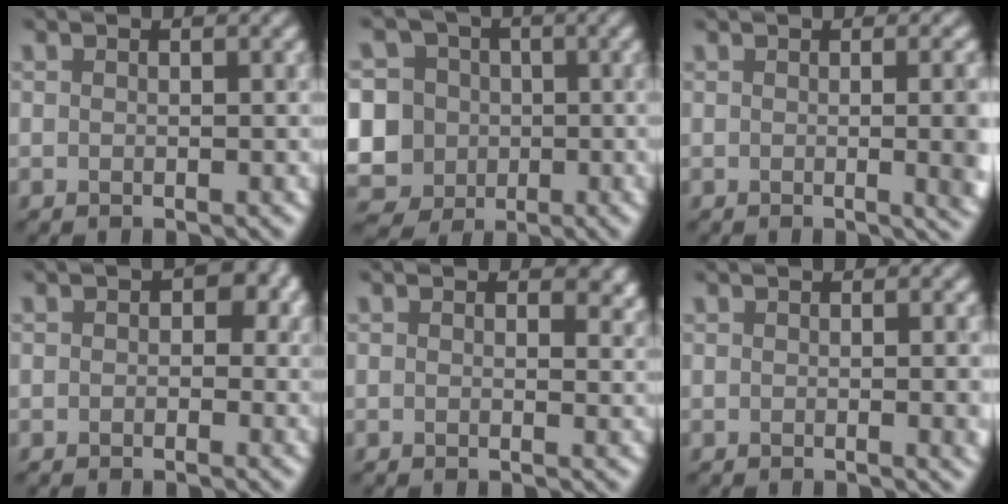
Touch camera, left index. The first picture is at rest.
{"total": 10.9, "force": [-0.6, 10.2, 3.9], "torque": [-0.114, 0.017, -0.040]}
{"total": 6.4, "force": [-0.3, 2.5, 5.9], "torque": [-0.037, -0.003, 0.000]}
{"total": 2.8, "force": [0.5, 2.1, 1.8], "torque": [-0.005, 0.000, 0.001]}
{"total": 2.0, "force": [1.0, 1.3, 1.2], "torque": [-0.013, -0.008, 0.010]}
{"total": 2.8, "force": [0.0, 0.8, 2.7], "torque": [-0.022, 0.002, -0.001]}